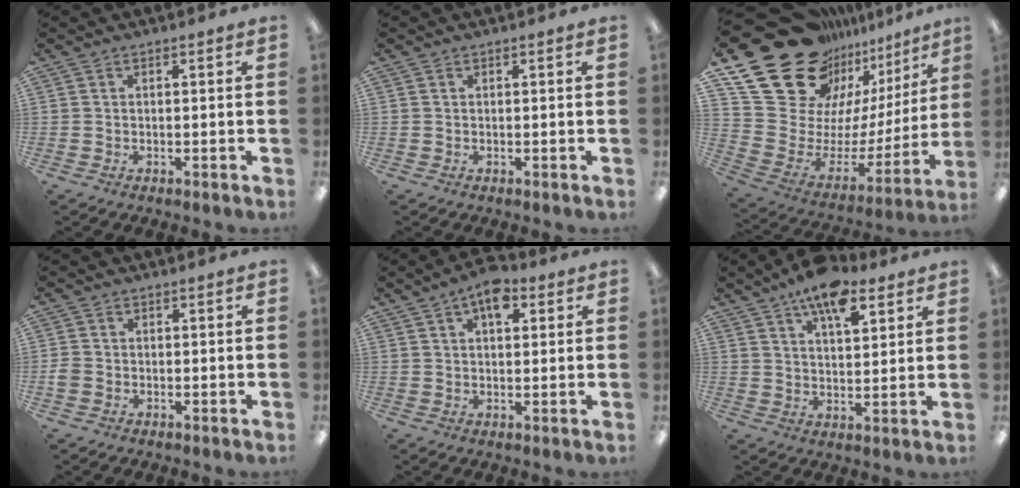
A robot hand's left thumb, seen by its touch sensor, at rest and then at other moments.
{"total": 0.0}
{"total": 28.1, "force": [19.1, 16.0, 13.1], "torque": [-0.229, -0.154, 0.383]}
{"total": 1.9, "force": [-0.6, 1.6, 0.8], "torque": [-0.012, 0.004, -0.011]}
{"total": 6.7, "force": [3.5, 3.5, 4.6], "torque": [-0.063, -0.008, 0.057]}
{"total": 11.4, "force": [7.4, 4.9, 7.1], "torque": [-0.105, -0.036, 0.128]}